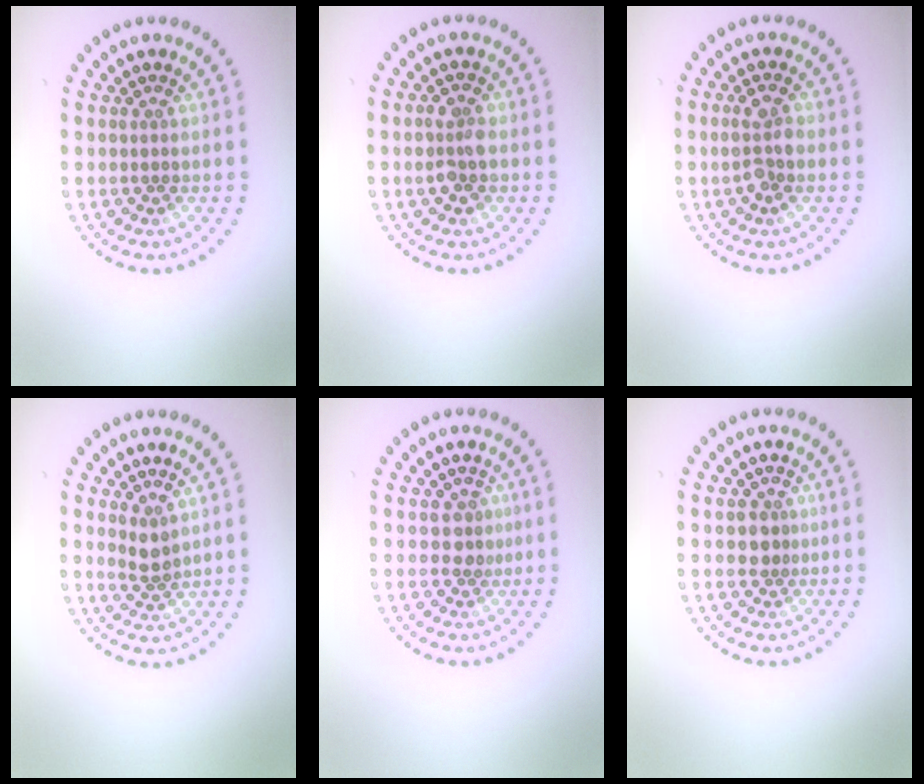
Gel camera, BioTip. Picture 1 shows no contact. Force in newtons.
{"total": 2.7, "press": 2.7, "slide": 0.3}
{"total": 2.4, "press": 2.4, "slide": 0.6}
{"total": 1.8, "press": 1.4, "slide": 1.1}
{"total": 1.8, "press": 1.4, "slide": 1.2}
{"total": 1.9, "press": 1.6, "slide": 0.9}